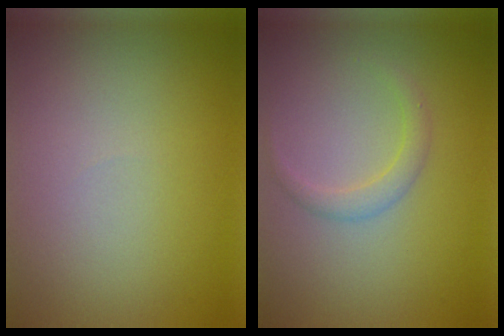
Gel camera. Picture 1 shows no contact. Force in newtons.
{"total": 1.5, "press": 1.5, "slide": 0.1}